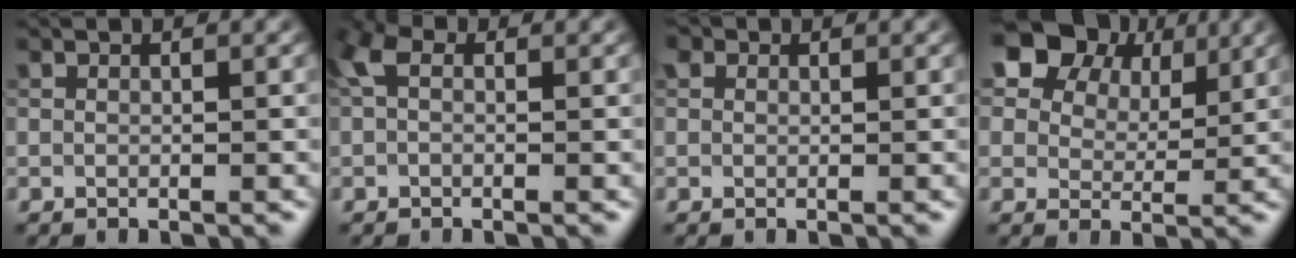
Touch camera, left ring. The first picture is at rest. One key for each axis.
{"total": 2.6, "fx": 0.5, "fy": 1.6, "fz": 1.9, "tx": -0.042, "ty": 0.011, "tz": -0.002}
{"total": 1.4, "fx": 0.8, "fy": 1.0, "fz": 0.6, "tx": -0.013, "ty": 0.002, "tz": 0.004}
{"total": 10.5, "fx": 6.6, "fy": 6.4, "fz": 5.1, "tx": -0.111, "ty": 0.016, "tz": 0.112}